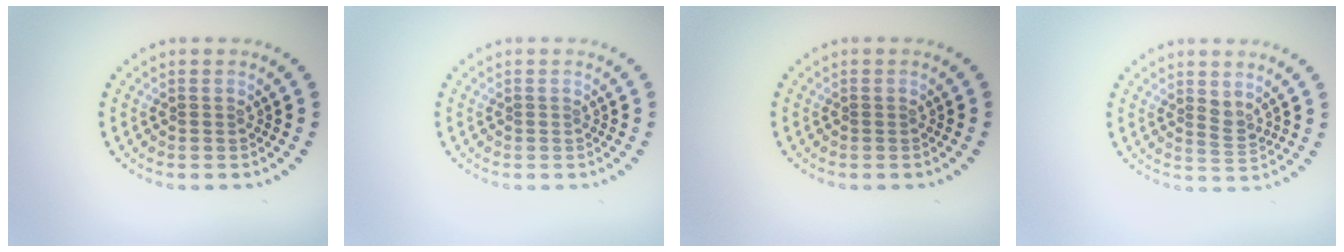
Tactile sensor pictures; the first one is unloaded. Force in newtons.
{"total": 0.0}
{"total": 0.0}
{"total": 1.4, "press": 1.2, "slide": 0.7}